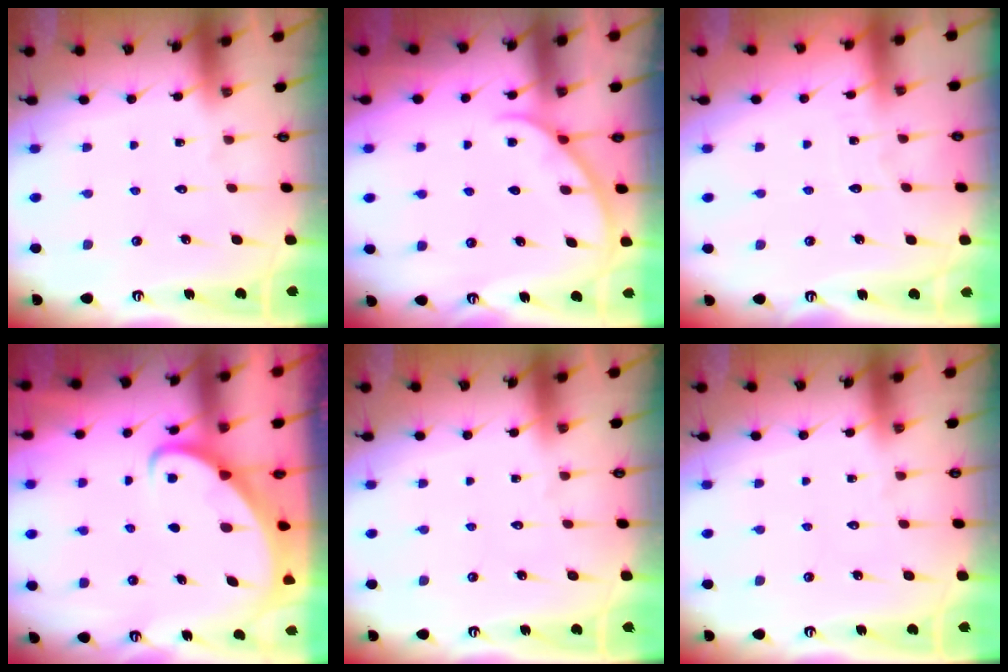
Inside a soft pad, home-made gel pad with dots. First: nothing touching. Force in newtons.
{"total": 1.8, "press": 1.8, "slide": 0.2}
{"total": 2.6, "press": 2.6, "slide": 0.3}
{"total": 3.2, "press": 3.2, "slide": 0.4}
{"total": 0.0}
{"total": 0.0}